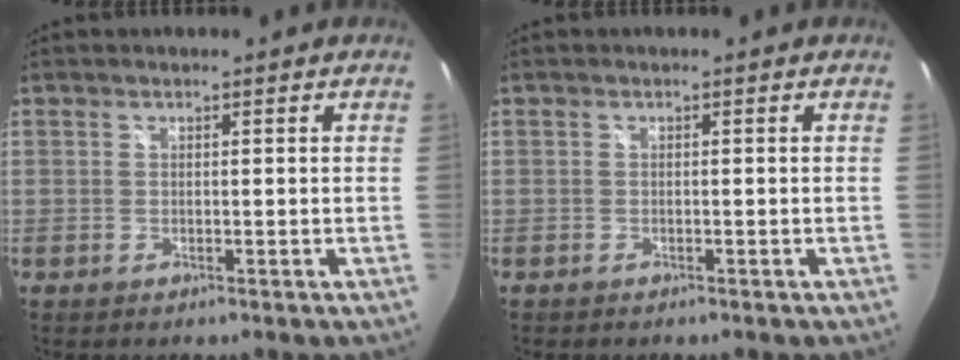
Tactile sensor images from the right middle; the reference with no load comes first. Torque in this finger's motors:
{"motor_torque": [-0.59, 0.24, -0.02, 0.00]}